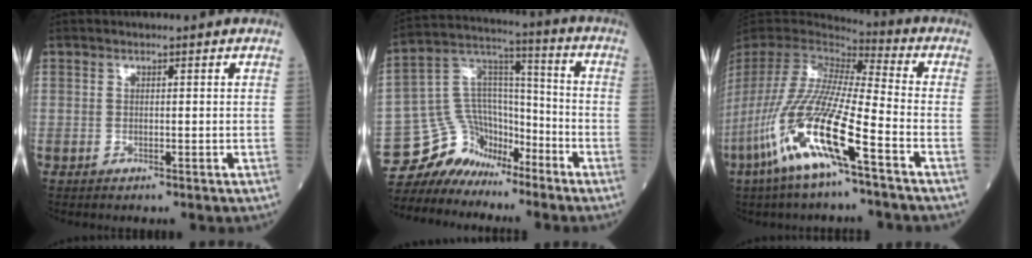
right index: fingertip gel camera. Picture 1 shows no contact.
{"total": 10.9, "force": [-9.2, 5.9, 0.8], "torque": [-0.028, 0.074, -0.171]}
{"total": 19.0, "force": [-9.1, 1.2, 16.7], "torque": [-0.378, -0.048, -0.186]}